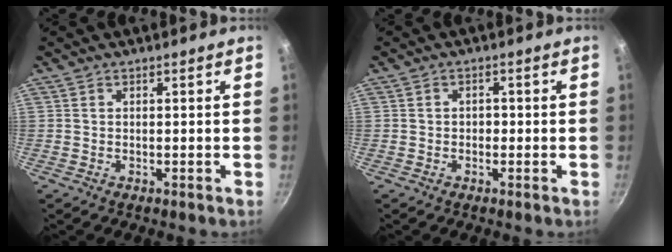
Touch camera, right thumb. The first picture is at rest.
{"total": 1.4, "force": [-0.3, 1.1, 0.7], "torque": [-0.007, 0.005, -0.007]}